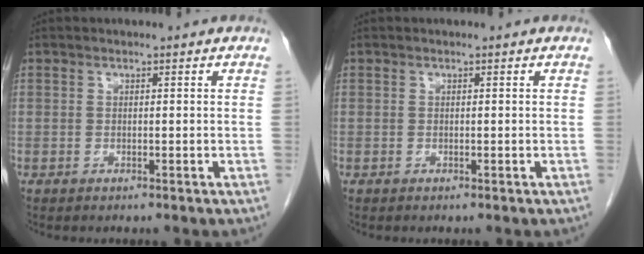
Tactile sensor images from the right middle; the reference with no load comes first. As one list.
[{"total": 0.0}]